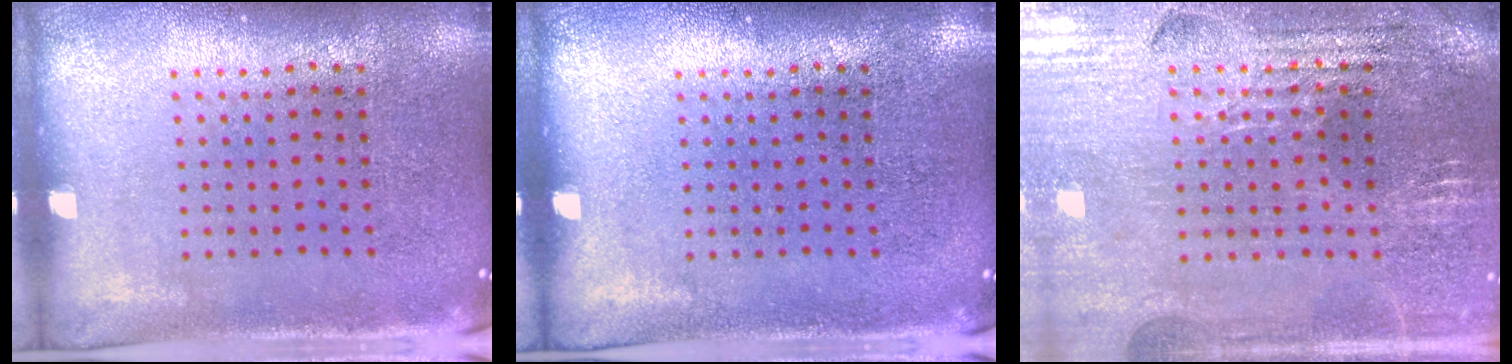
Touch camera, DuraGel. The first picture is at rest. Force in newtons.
{"total": 0.0}
{"total": 2.8, "press": 2.7, "slide": 0.5}